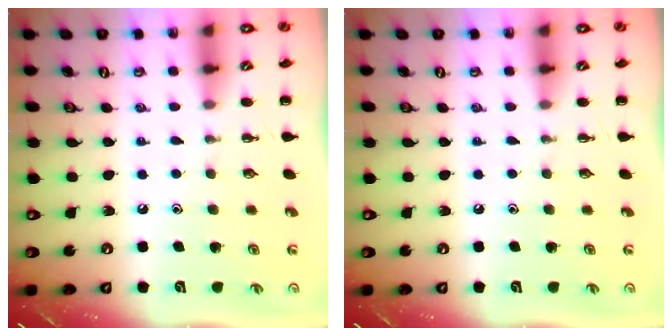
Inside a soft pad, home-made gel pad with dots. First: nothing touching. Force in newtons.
{"total": 0.0}